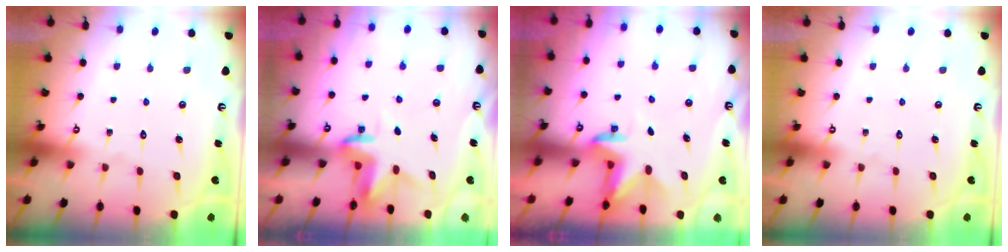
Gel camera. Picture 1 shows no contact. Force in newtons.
{"total": 3.6, "press": 3.6, "slide": 0.2}
{"total": 2.9, "press": 2.8, "slide": 0.7}
{"total": 0.0}